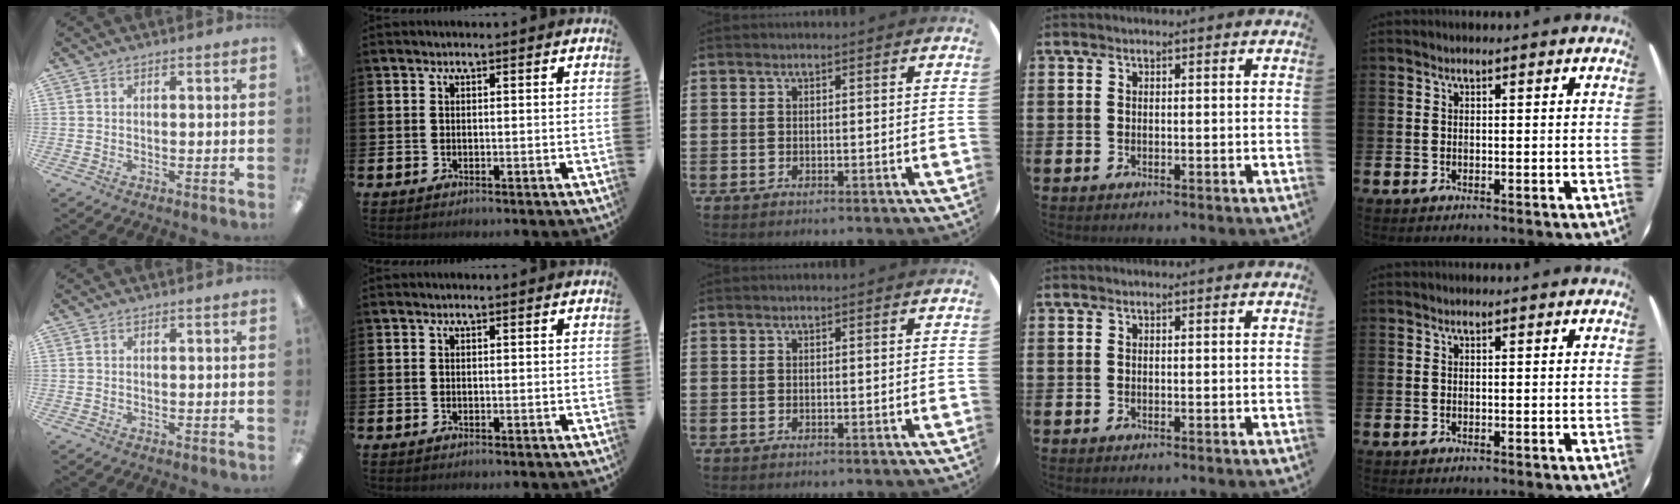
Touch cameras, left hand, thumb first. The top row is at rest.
{}